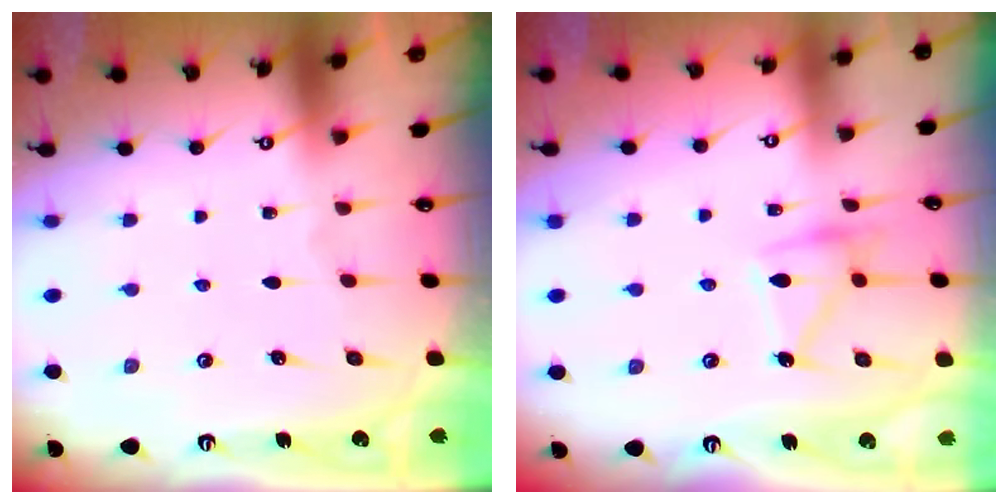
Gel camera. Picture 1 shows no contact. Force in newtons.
{"total": 13.0, "press": 13.0, "slide": 0.5}